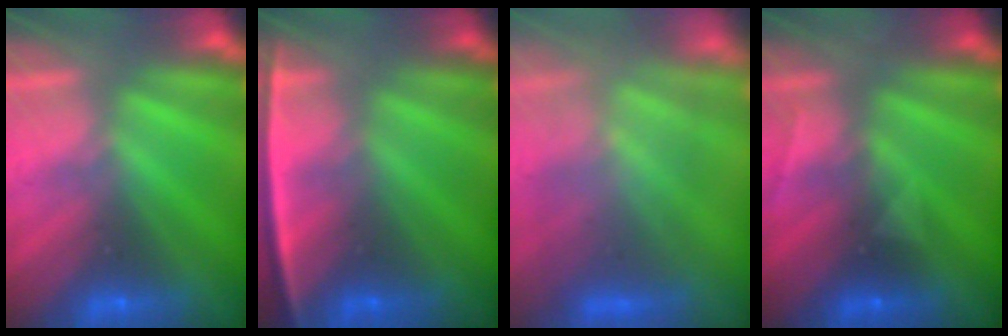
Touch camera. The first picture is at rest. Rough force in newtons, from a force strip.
{"total": 2.4}
{"total": 4.7}
{"total": 2.9}